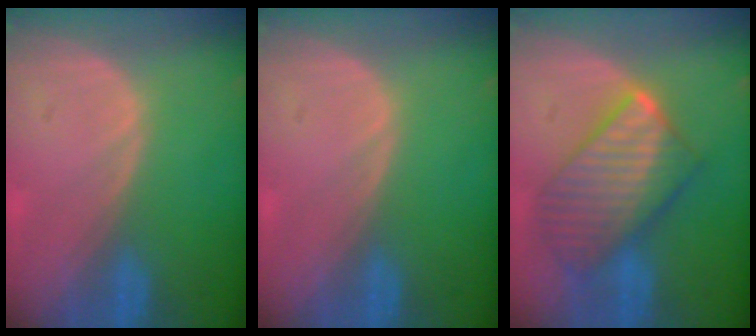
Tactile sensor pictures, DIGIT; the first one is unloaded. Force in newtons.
{"total": 0.0}
{"total": 10.1, "press": 10.1, "slide": 0.8}